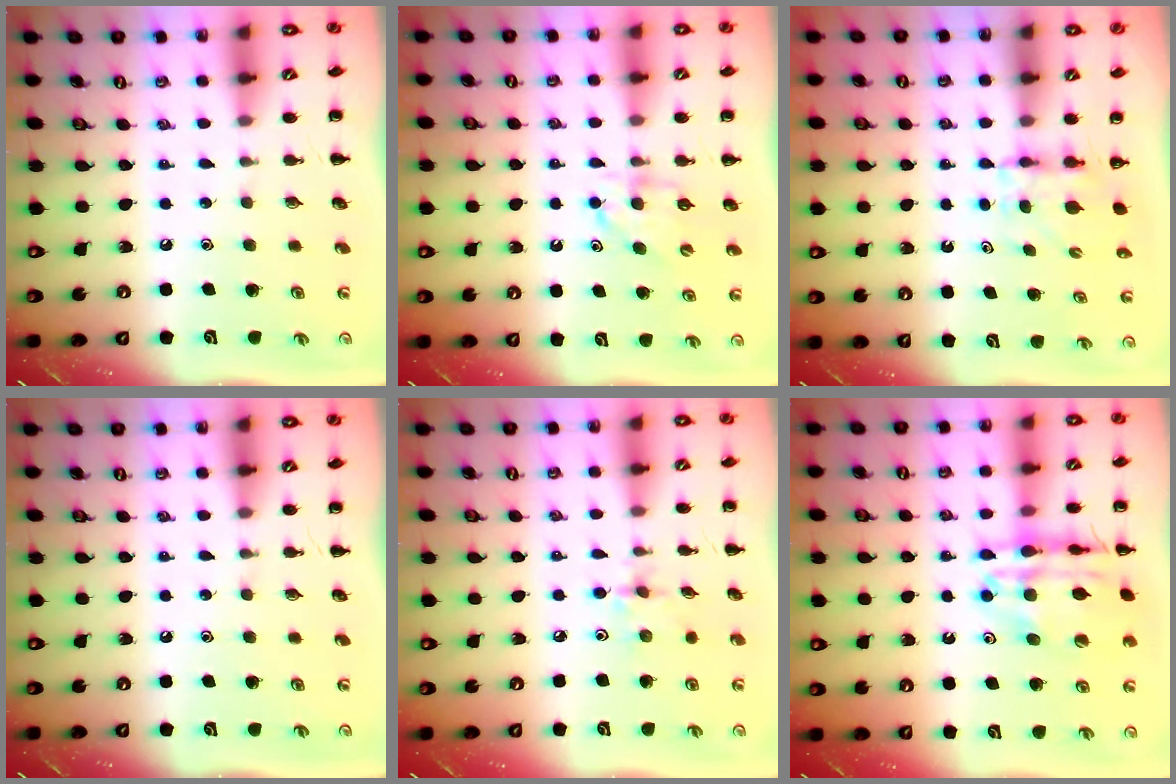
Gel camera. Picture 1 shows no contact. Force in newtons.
{"total": 5.0, "press": 4.8, "slide": 1.4}
{"total": 4.9, "press": 4.9, "slide": 0.3}
{"total": 0.0}
{"total": 2.4, "press": 2.4, "slide": 0.5}
{"total": 16.0, "press": 15.7, "slide": 3.0}